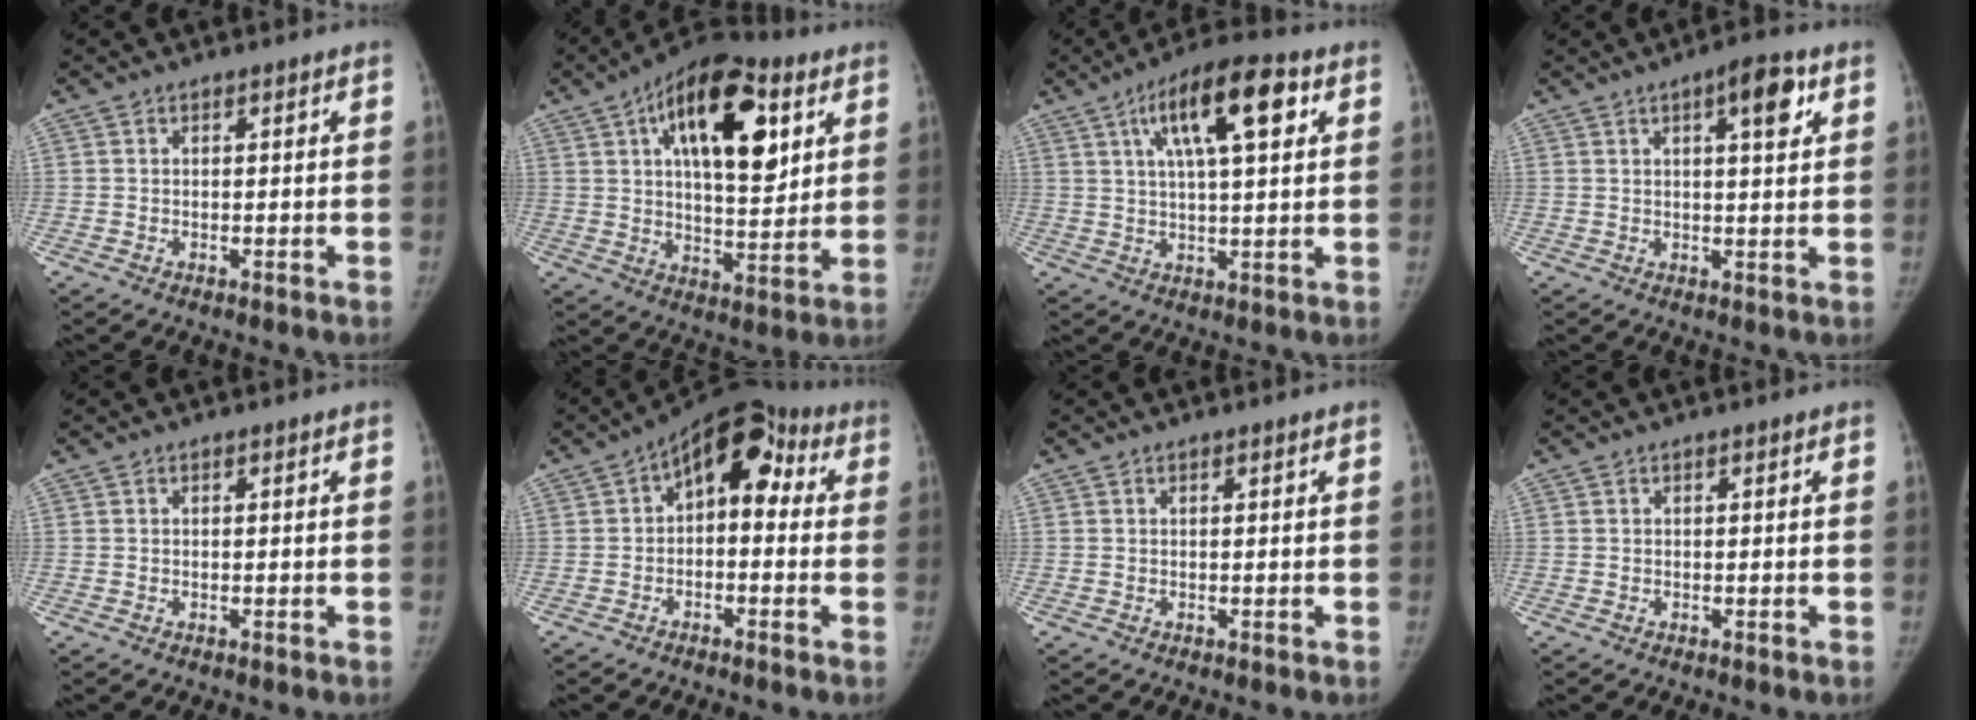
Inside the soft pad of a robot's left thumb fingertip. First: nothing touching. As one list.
[{"total": 21.4, "force": [8.1, 10.1, 17.1], "torque": [-0.231, -0.015, 0.120]}, {"total": 14.0, "force": [5.4, 4.4, 12.1], "torque": [-0.186, 0.004, 0.084]}, {"total": 6.7, "force": [2.8, 1.9, 5.8], "torque": [-0.071, -0.007, 0.036]}, {"total": 0.0}, {"total": 10.9, "force": [1.4, 6.7, 8.6], "torque": [-0.082, 0.046, 0.003]}, {"total": 0.0}, {"total": 0.0}]